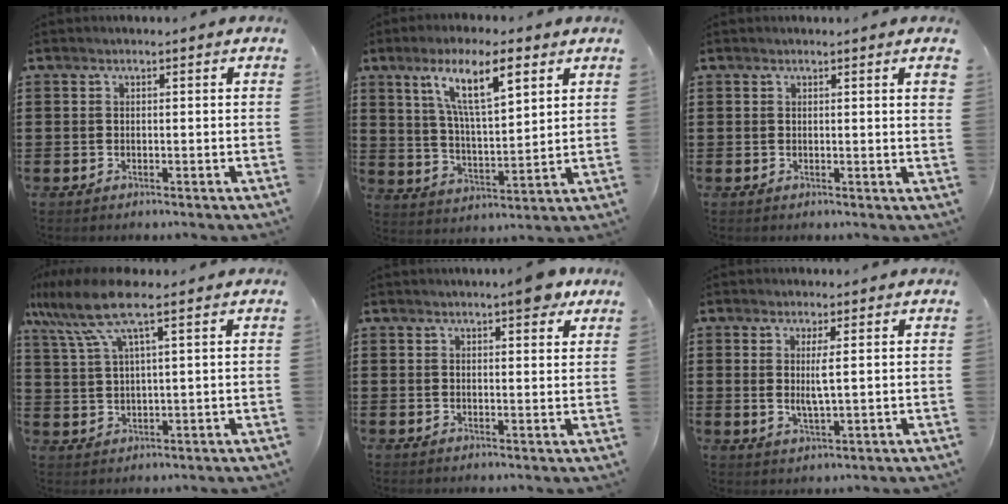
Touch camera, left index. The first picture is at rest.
{"total": 10.9, "force": [6.0, 3.1, 8.5], "torque": [-0.163, -0.006, 0.102]}
{"total": 1.8, "force": [0.8, 0.0, 1.6], "torque": [-0.033, -0.001, 0.015]}
{"total": 8.7, "force": [5.1, 1.5, 6.9], "torque": [-0.163, -0.009, 0.088]}
{"total": 5.0, "force": [3.8, 1.0, 3.1], "torque": [-0.046, -0.008, 0.063]}
{"total": 3.4, "force": [0.8, 0.2, 3.3], "torque": [-0.064, -0.004, 0.013]}